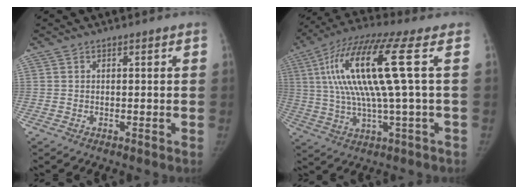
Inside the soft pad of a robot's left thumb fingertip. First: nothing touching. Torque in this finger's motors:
{"motor_torque": [0.22, 0.89, 2.19, -0.59, 0.39]}